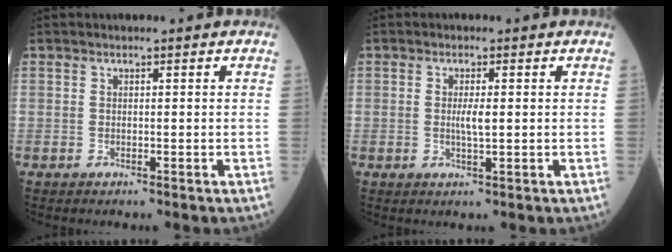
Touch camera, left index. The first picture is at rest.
{"total": 2.5, "force": [0.1, 0.3, 2.4], "torque": [-0.049, -0.002, 0.002]}